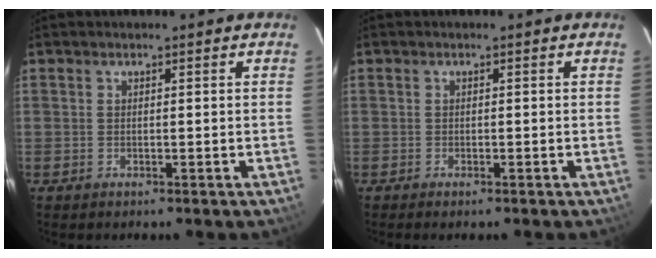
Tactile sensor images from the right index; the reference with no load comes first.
{"total": 0.8, "force": [-0.7, 0.2, 0.4], "torque": [-0.009, -0.001, -0.013]}